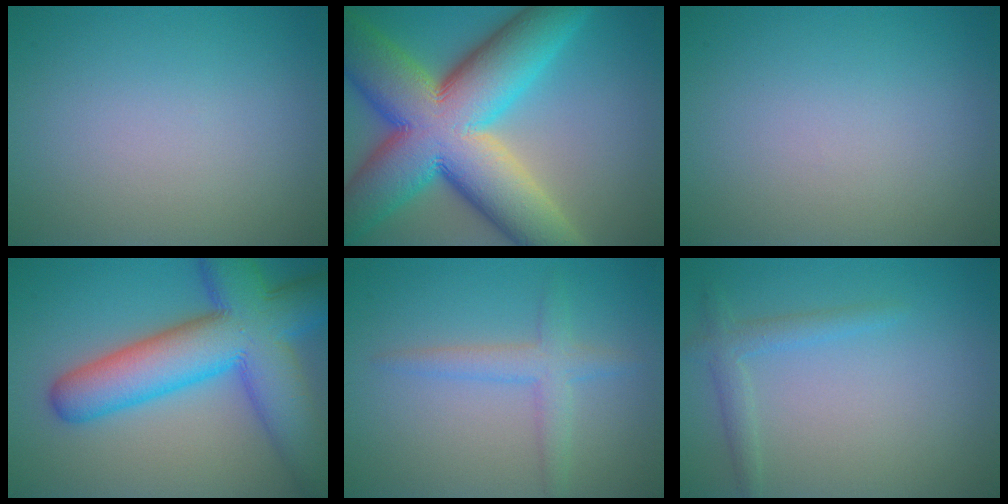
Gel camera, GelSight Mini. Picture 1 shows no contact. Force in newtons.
{"total": 18.0, "press": 18.0, "slide": 0.7}
{"total": 0.0}
{"total": 12.6, "press": 12.6, "slide": 0.6}
{"total": 2.7, "press": 2.7, "slide": 0.2}
{"total": 1.9, "press": 1.9, "slide": 0.1}